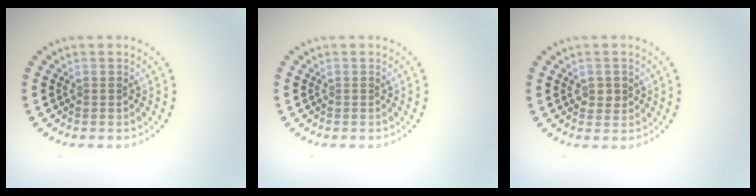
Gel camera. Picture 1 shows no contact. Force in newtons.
{"total": 0.0}
{"total": 1.6, "press": 1.5, "slide": 0.3}